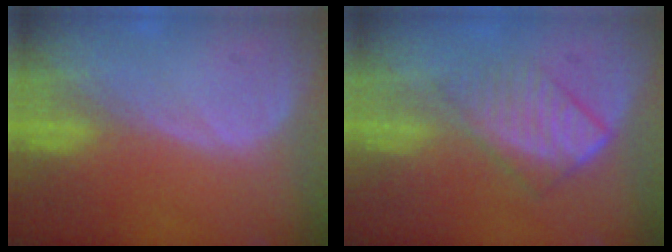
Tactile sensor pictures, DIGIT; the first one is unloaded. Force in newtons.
{"total": 6.8, "press": 6.0, "slide": 3.3}